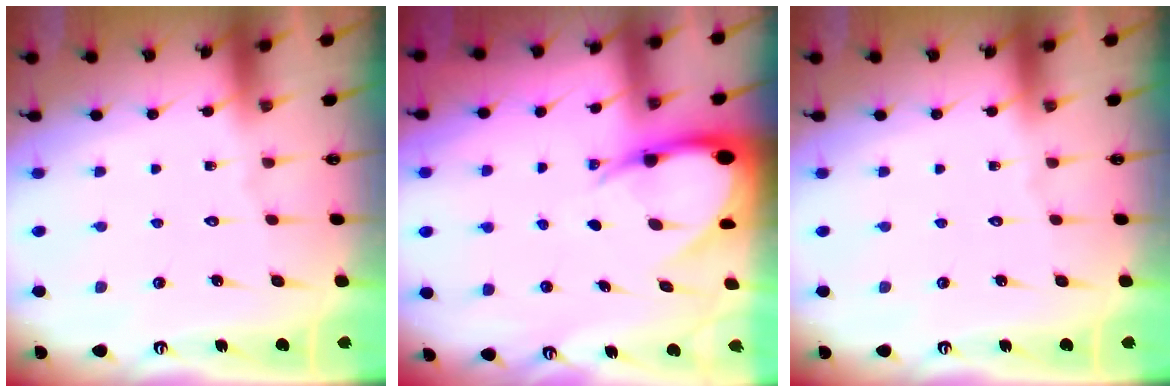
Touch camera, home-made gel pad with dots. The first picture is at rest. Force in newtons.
{"total": 7.4, "press": 7.3, "slide": 0.8}
{"total": 0.0}